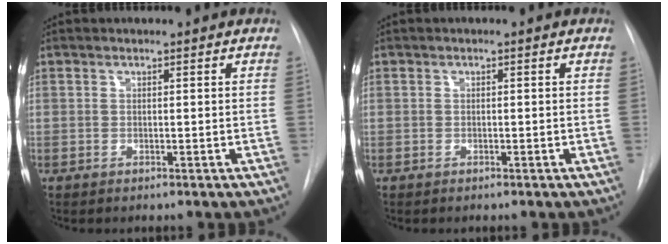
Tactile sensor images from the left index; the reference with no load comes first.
{"total": 0.0}